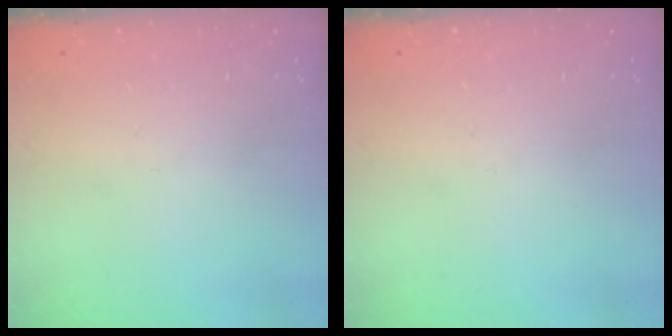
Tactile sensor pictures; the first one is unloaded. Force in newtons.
{"total": 0.0}